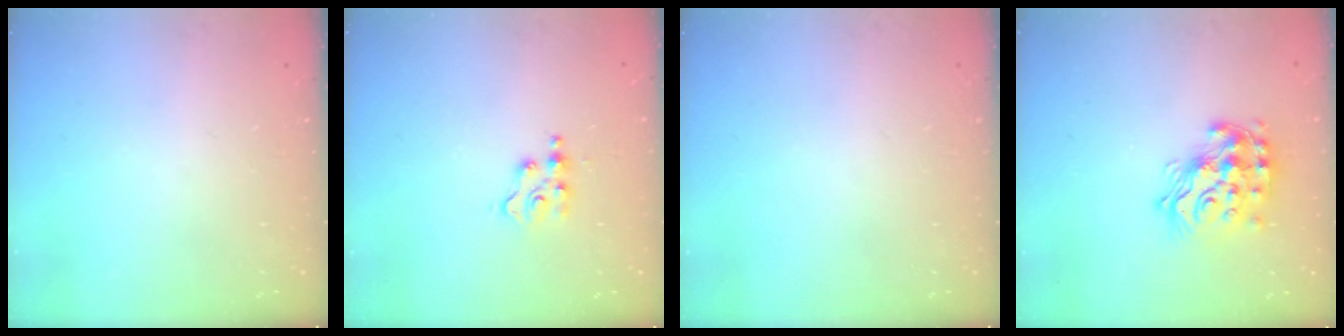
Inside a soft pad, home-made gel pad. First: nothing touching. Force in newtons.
{"total": 4.0, "press": 4.0, "slide": 0.3}
{"total": 0.0}
{"total": 17.5, "press": 17.4, "slide": 1.4}